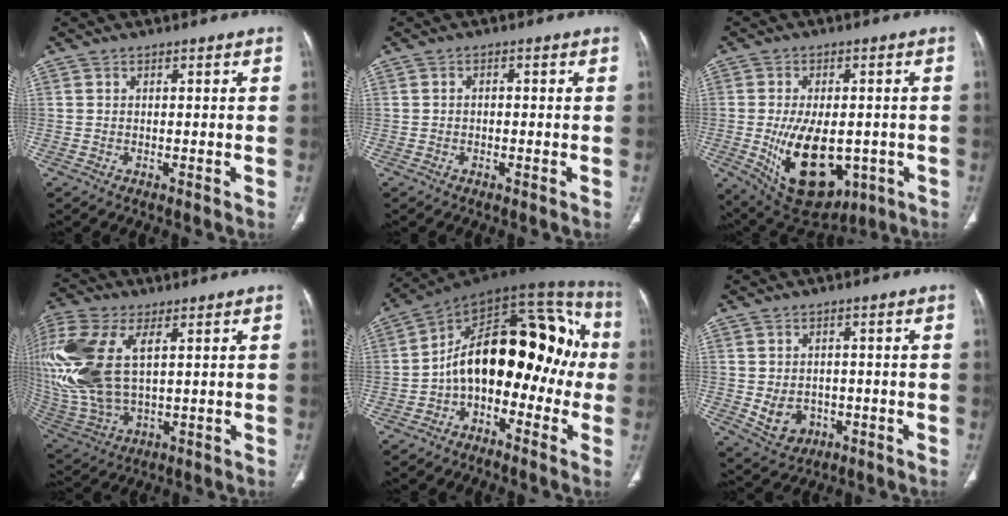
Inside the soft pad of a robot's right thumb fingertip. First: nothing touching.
{"total": 1.0, "force": [-0.2, 0.7, 0.5], "torque": [-0.005, 0.005, -0.005]}
{"total": 17.2, "force": [-3.7, 10.0, 13.5], "torque": [-0.209, -0.007, -0.027]}
{"total": 22.6, "force": [4.7, 12.1, 18.4], "torque": [-0.455, -0.009, 0.095]}
{"total": 22.2, "force": [-2.1, 12.6, 18.1], "torque": [-0.226, 0.086, -0.042]}
{"total": 6.1, "force": [-1.1, 5.0, 3.2], "torque": [-0.037, 0.007, -0.001]}